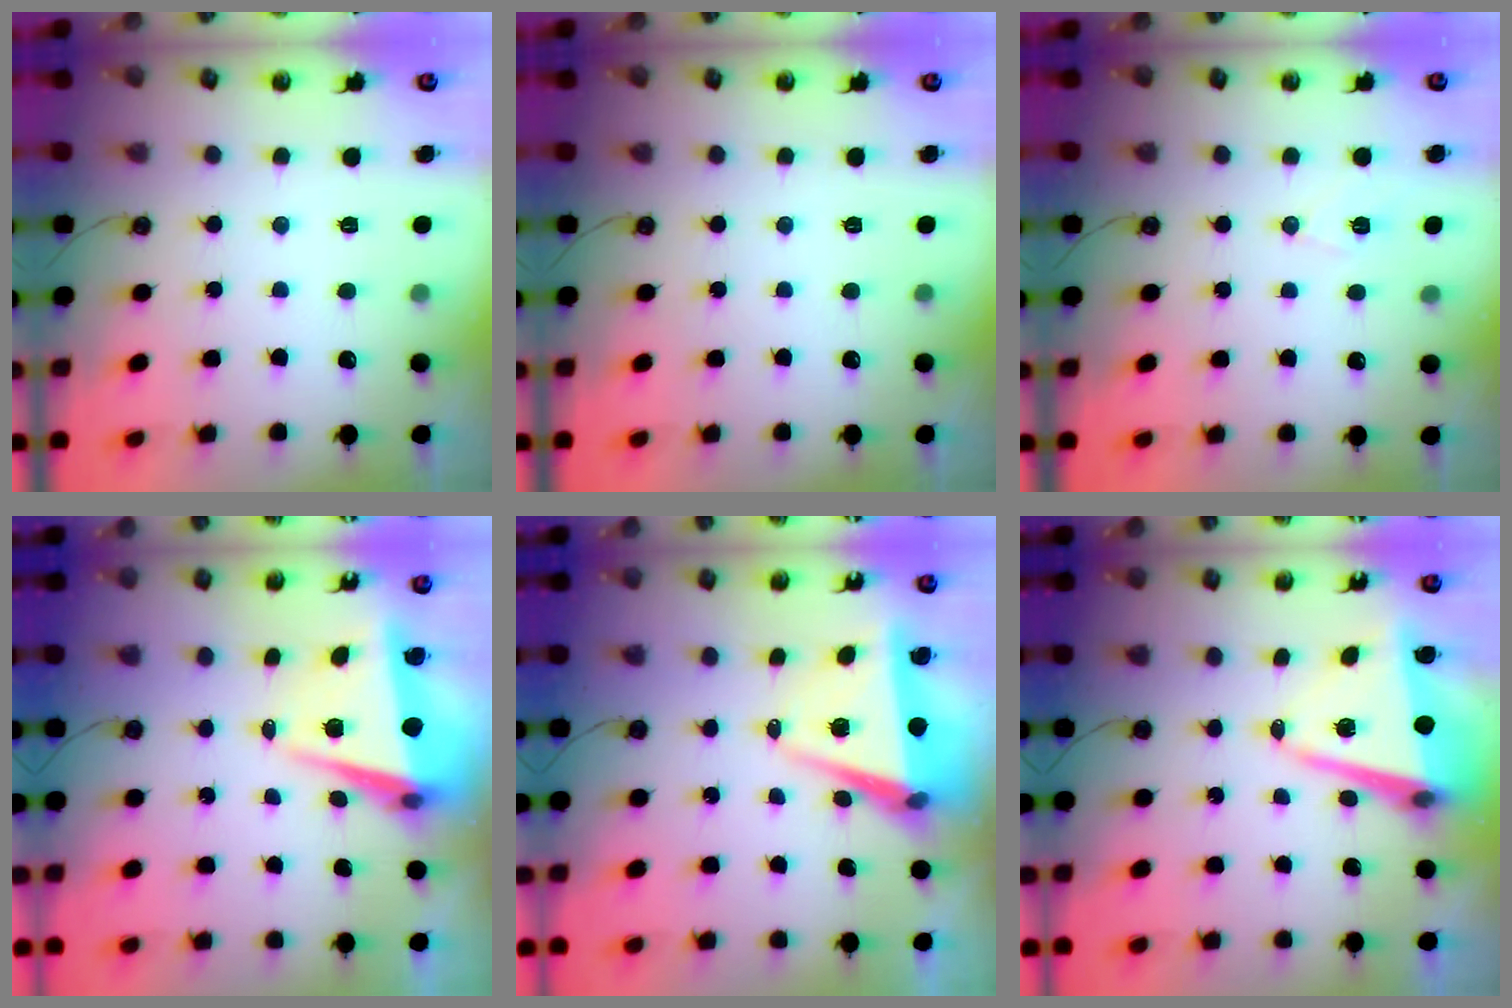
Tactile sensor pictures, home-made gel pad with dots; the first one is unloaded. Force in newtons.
{"total": 0.0}
{"total": 6.4, "press": 6.0, "slide": 2.2}
{"total": 6.5, "press": 6.2, "slide": 1.9}
{"total": 7.2, "press": 5.8, "slide": 4.4}
{"total": 10.6, "press": 10.4, "slide": 1.9}